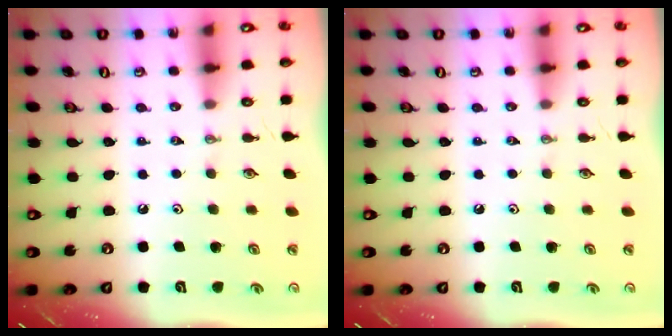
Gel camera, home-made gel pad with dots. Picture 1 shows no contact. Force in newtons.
{"total": 0.0}